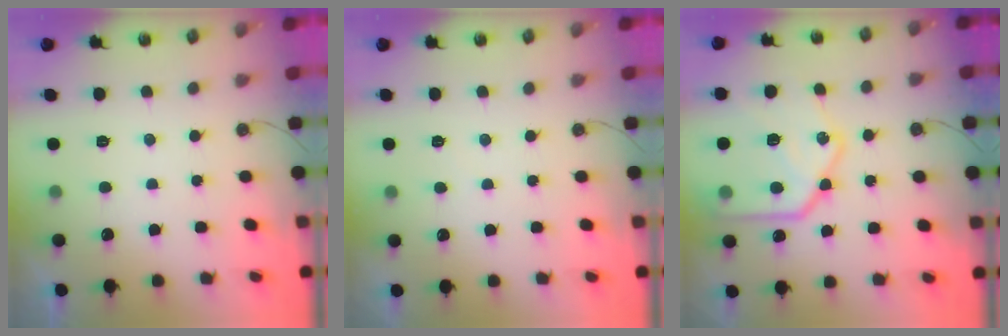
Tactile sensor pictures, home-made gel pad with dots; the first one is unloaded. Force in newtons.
{"total": 2.9, "press": 2.9, "slide": 0.4}
{"total": 24.1, "press": 23.9, "slide": 2.6}